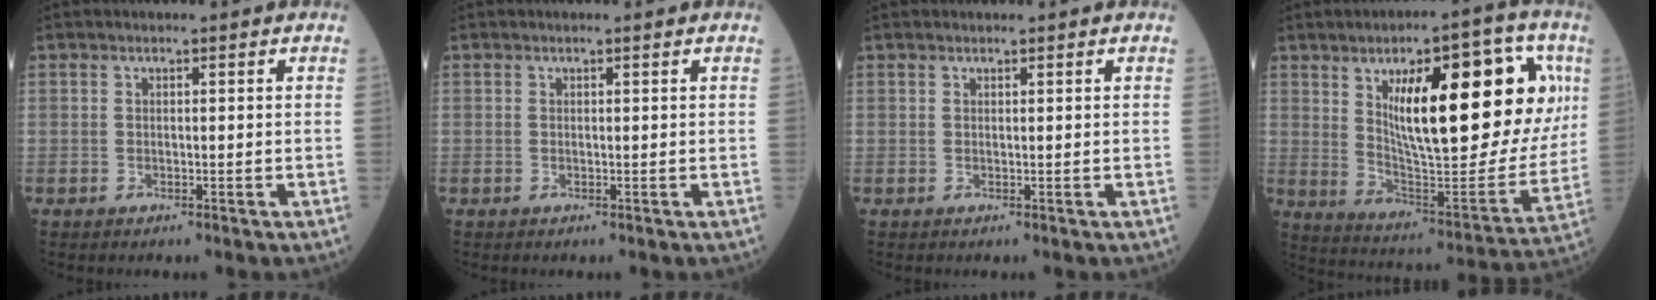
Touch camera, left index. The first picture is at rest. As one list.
[{"total": 0.0}, {"total": 0.6, "force": [0.6, 0.0, 0.2], "torque": [-0.003, 0.010, 0.012]}, {"total": 24.0, "force": [7.5, 6.6, 21.8], "torque": [-0.317, 0.004, 0.118]}]